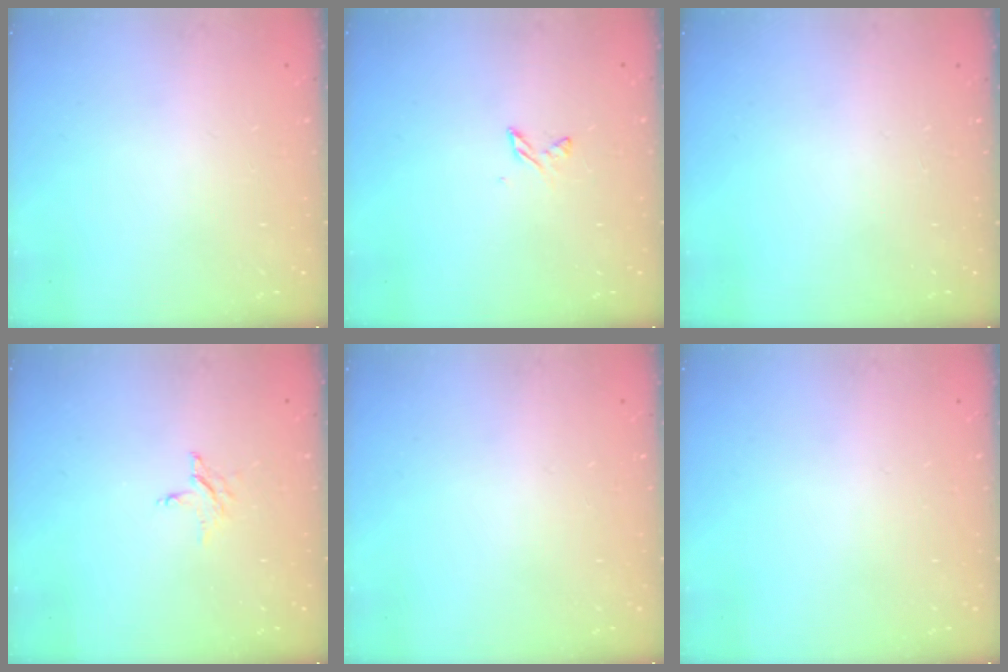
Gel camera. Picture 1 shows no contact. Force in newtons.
{"total": 3.0, "press": 2.9, "slide": 0.4}
{"total": 0.0}
{"total": 3.1, "press": 3.1, "slide": 0.3}
{"total": 0.0}
{"total": 0.0}